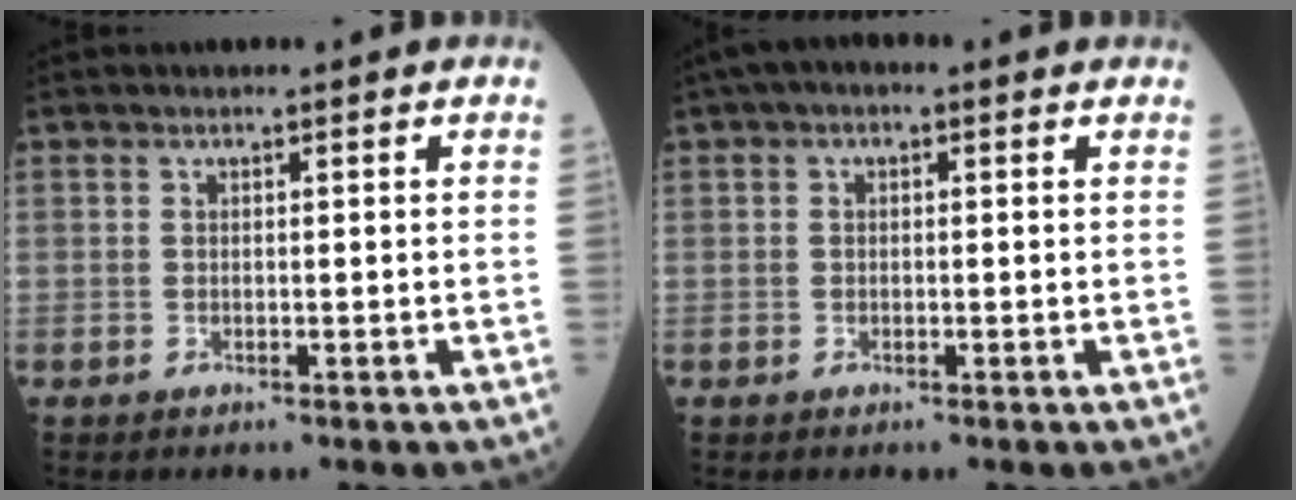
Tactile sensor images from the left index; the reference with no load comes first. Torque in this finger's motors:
{"motor_torque": [1.05, -1.09, 1.02, 0.21]}